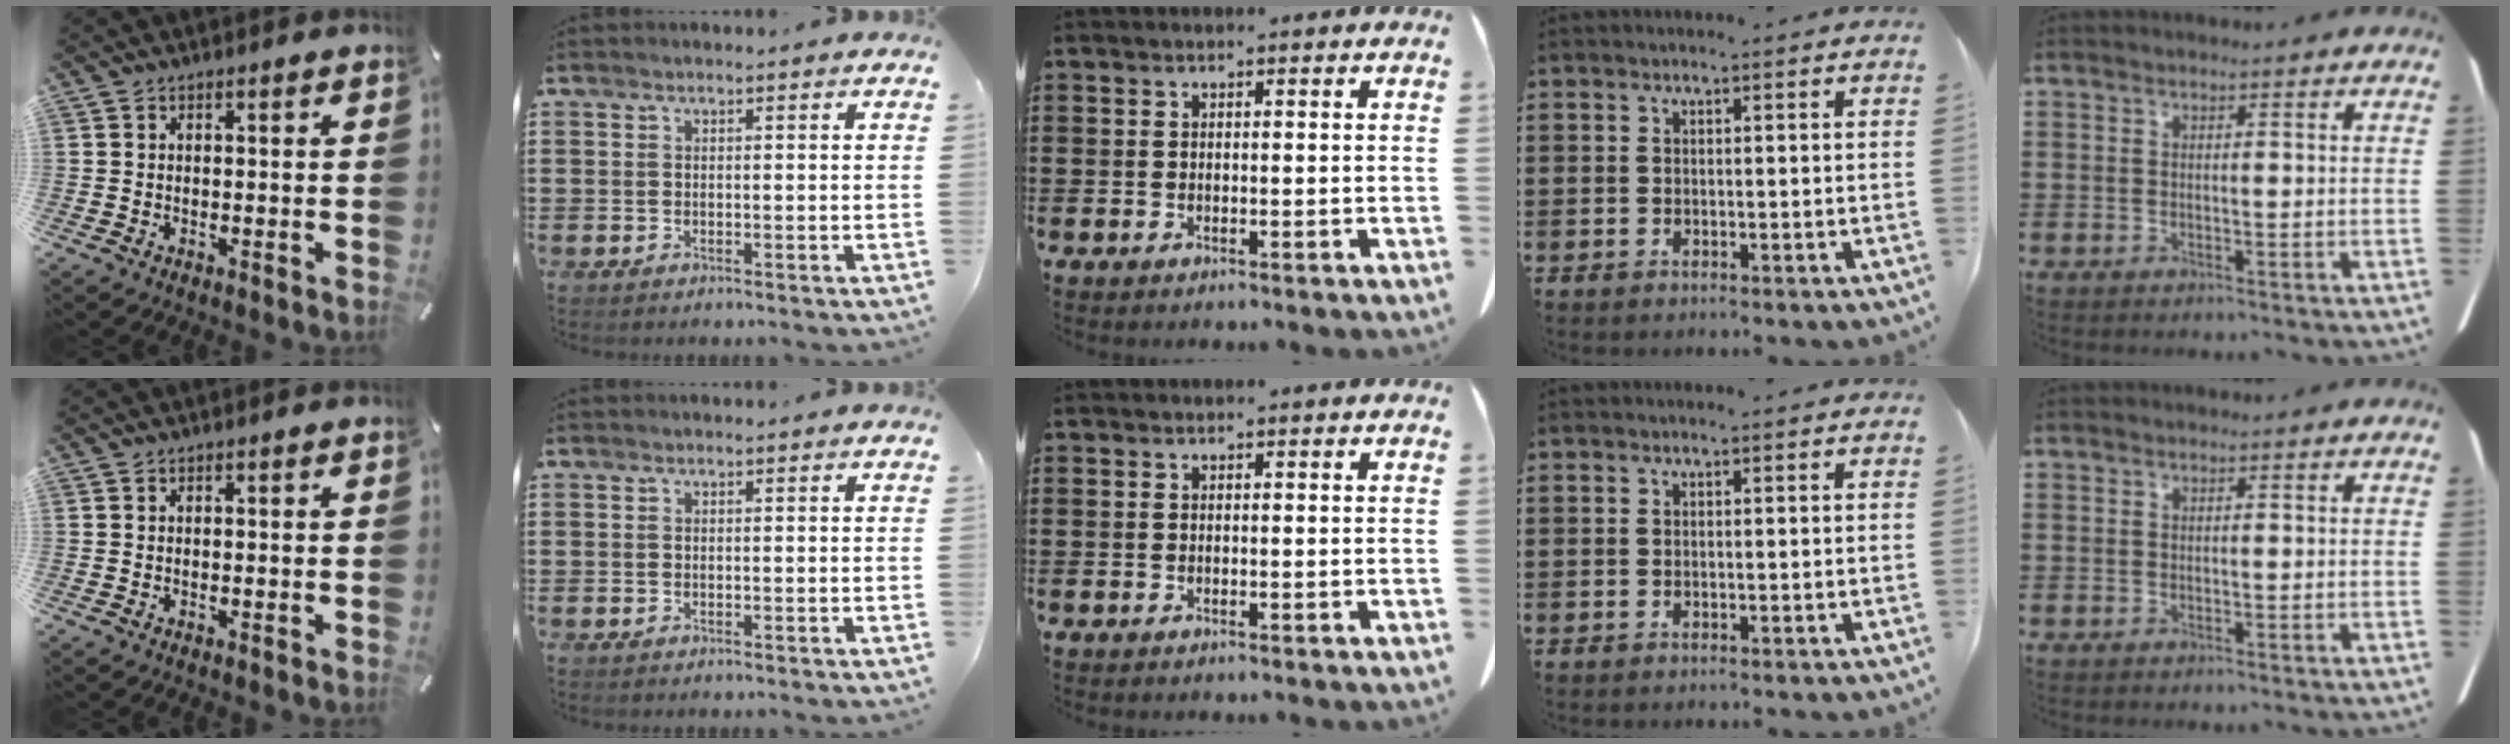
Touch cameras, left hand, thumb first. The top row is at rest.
{}